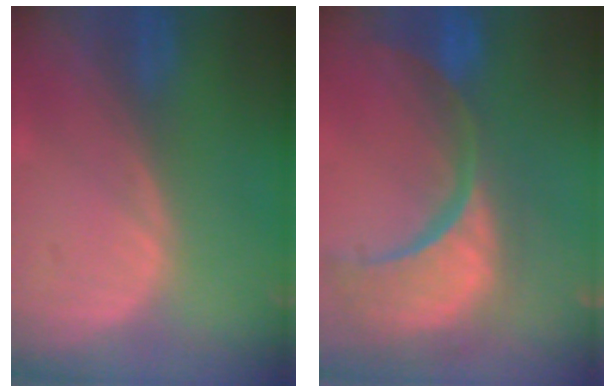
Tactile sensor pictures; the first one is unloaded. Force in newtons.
{"total": 15.5, "press": 12.2, "slide": 9.6}